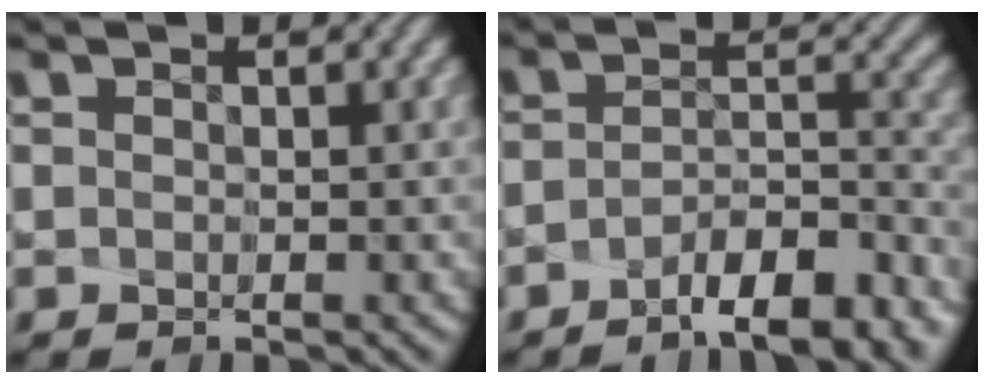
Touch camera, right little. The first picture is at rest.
{"total": 6.8, "force": [-5.7, 1.1, 3.5], "torque": [-0.041, -0.013, -0.080]}